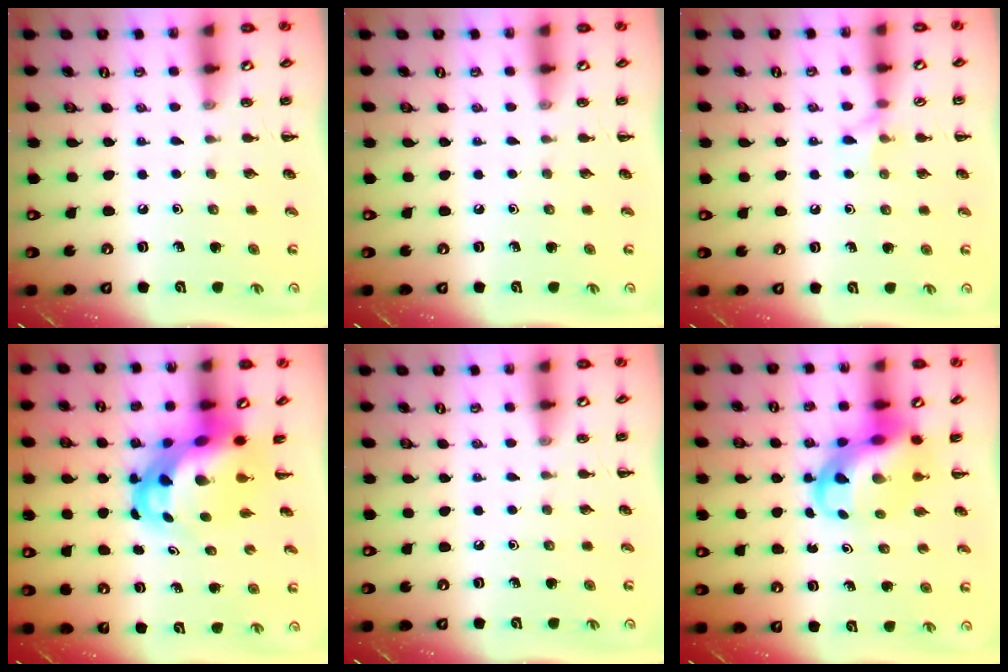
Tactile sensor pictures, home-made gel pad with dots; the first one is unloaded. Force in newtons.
{"total": 0.0}
{"total": 5.3, "press": 5.2, "slide": 1.2}
{"total": 8.0, "press": 7.7, "slide": 2.1}
{"total": 0.0}
{"total": 9.1, "press": 8.7, "slide": 2.7}